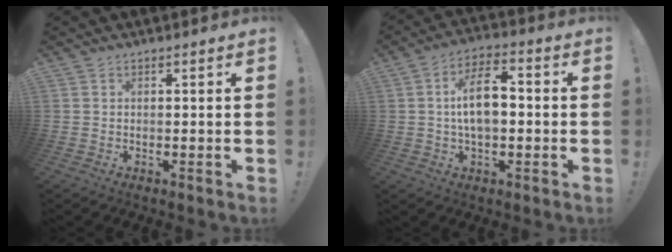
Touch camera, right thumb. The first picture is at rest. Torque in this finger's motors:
{"motor_torque": [0.07, 0.57, 0.09, 0.04, 0.11]}